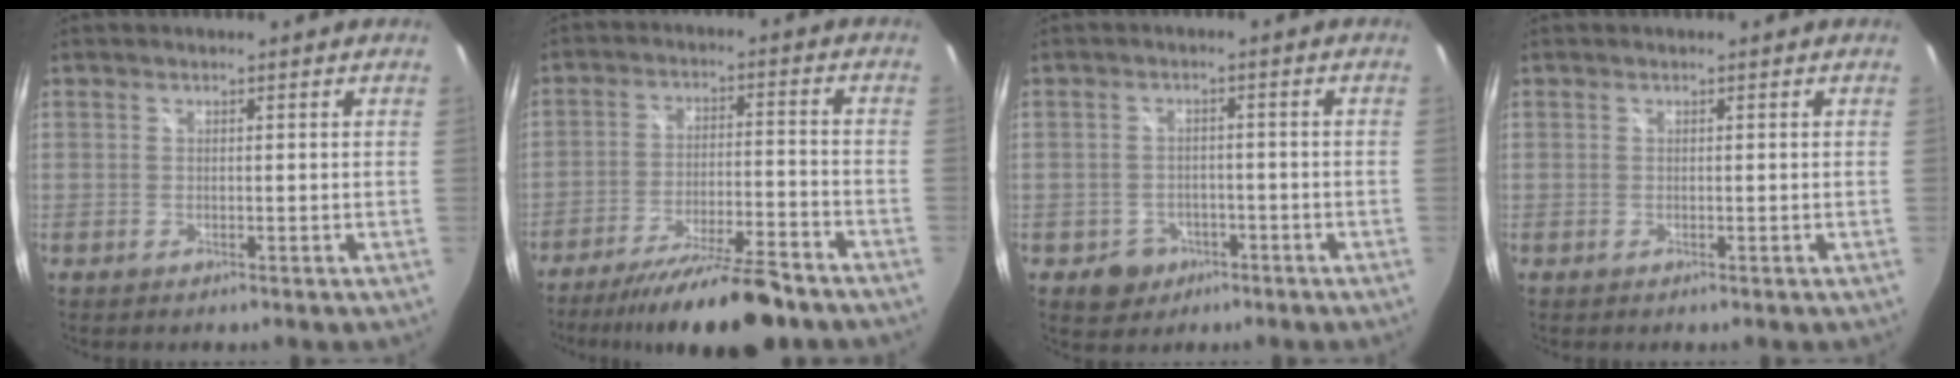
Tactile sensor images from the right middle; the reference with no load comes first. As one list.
[{"total": 15.7, "force": [-13.2, 2.0, 8.3], "torque": [-0.160, -0.023, -0.205]}, {"total": 4.9, "force": [-2.5, 4.2, 0.7], "torque": [-0.029, 0.009, -0.026]}, {"total": 0.0}]